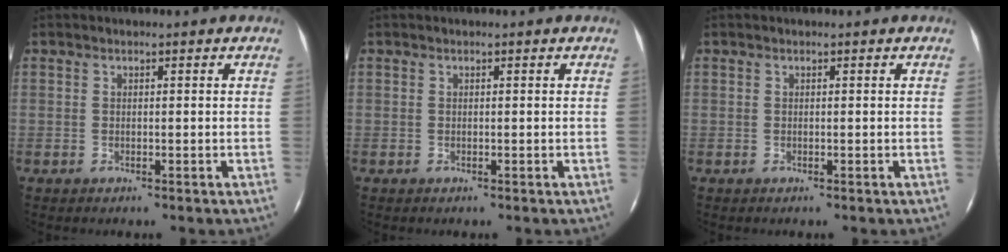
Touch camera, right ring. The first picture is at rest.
{"total": 0.0}
{"total": 0.0}